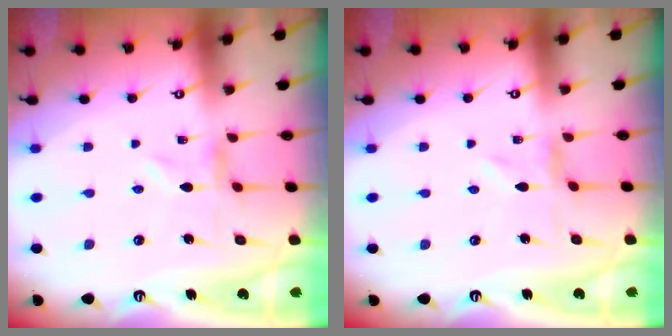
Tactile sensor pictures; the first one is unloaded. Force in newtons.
{"total": 0.0}